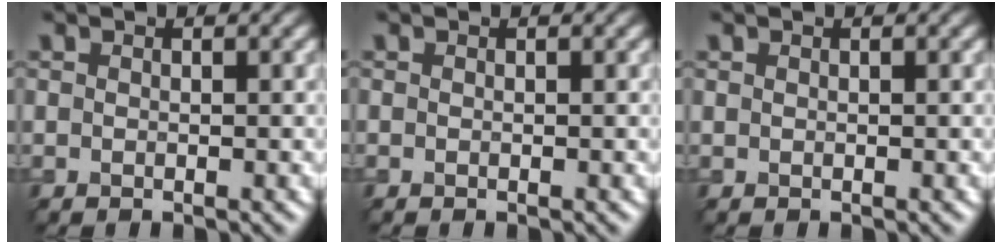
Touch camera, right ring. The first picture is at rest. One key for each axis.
{"total": 0.0}
{"total": 0.0}